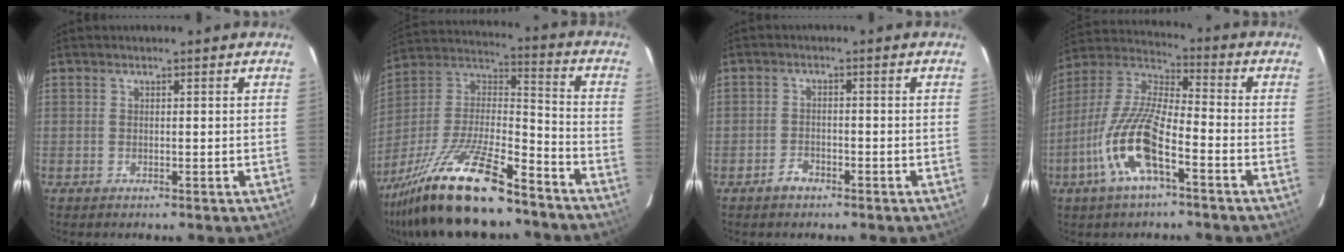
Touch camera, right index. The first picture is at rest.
{"total": 24.7, "force": [-18.1, 6.1, 15.7], "torque": [-0.314, -0.025, -0.310]}
{"total": 2.7, "force": [-2.1, 1.6, 0.8], "torque": [-0.019, 0.004, -0.034]}
{"total": 14.7, "force": [-6.7, 4.0, 12.5], "torque": [-0.264, -0.007, -0.136]}